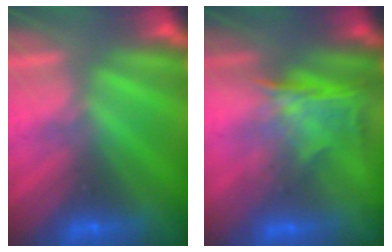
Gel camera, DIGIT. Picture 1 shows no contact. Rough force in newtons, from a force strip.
{"total": 1.3}